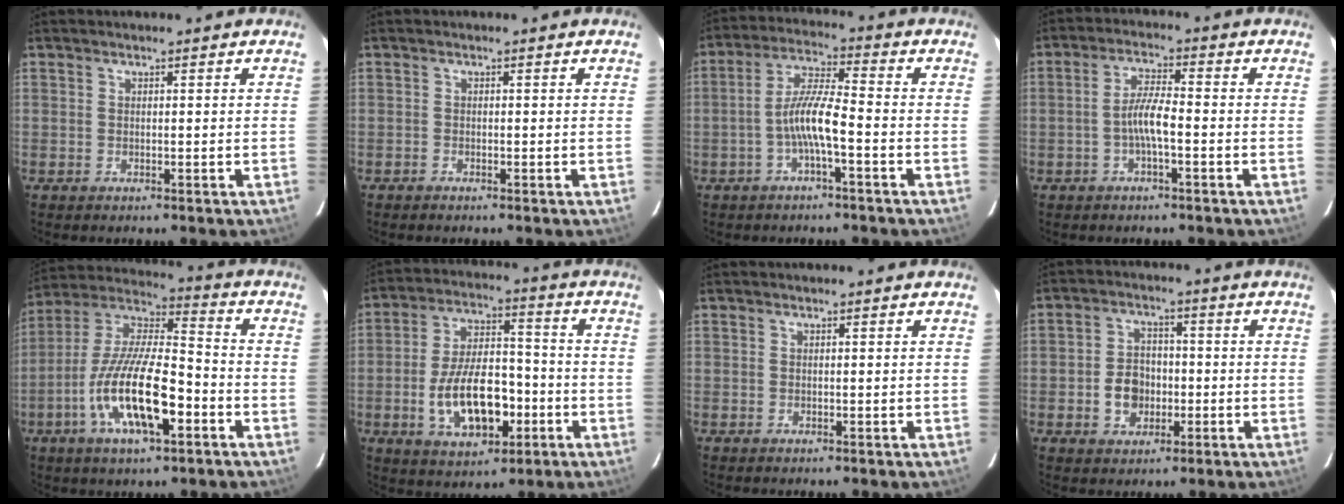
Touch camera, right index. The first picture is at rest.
{"total": 0.5, "force": [-0.5, 0.0, 0.0], "torque": [-0.004, 0.000, -0.010]}
{"total": 7.1, "force": [-2.7, 0.5, 6.6], "torque": [-0.140, 0.012, -0.051]}
{"total": 4.7, "force": [-1.7, 0.4, 4.4], "torque": [-0.088, 0.008, -0.033]}
{"total": 18.0, "force": [-6.9, 5.6, 15.6], "torque": [-0.312, -0.015, -0.131]}
{"total": 14.6, "force": [-4.6, 7.5, 11.7], "torque": [-0.227, 0.009, -0.064]}
{"total": 0.0}
{"total": 6.5, "force": [-1.7, 5.4, 3.3], "torque": [-0.068, 0.017, -0.022]}